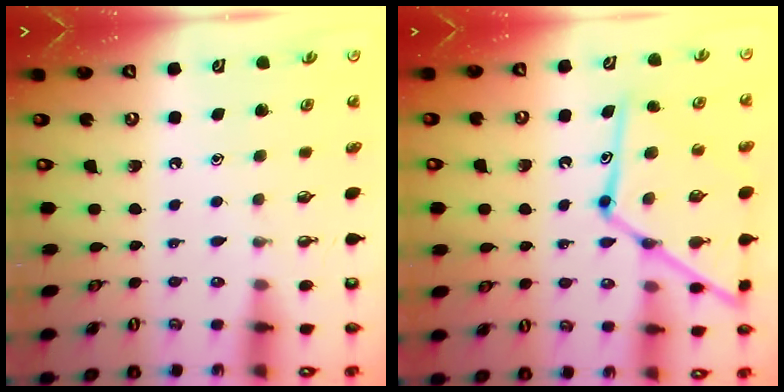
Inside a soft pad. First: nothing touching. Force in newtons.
{"total": 18.0, "press": 17.9, "slide": 1.5}